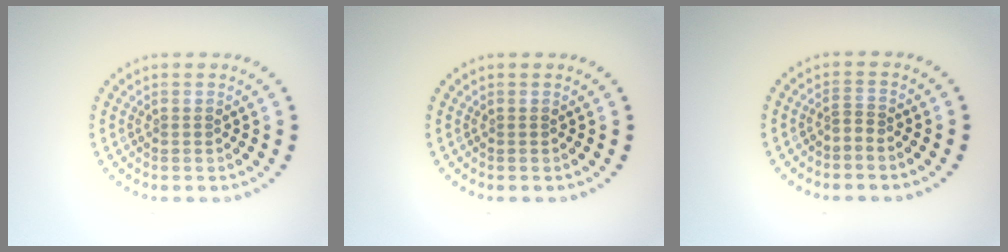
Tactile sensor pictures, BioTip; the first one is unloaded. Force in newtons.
{"total": 0.0}
{"total": 0.9, "press": 0.3, "slide": 0.9}